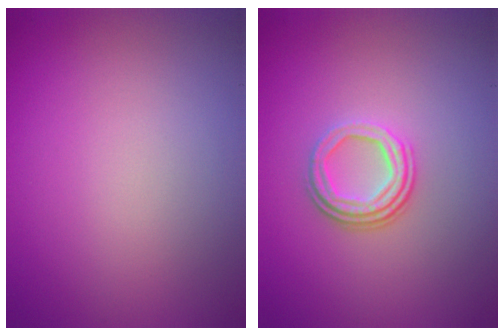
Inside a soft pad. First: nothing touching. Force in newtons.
{"total": 3.2, "press": 2.3, "slide": 2.1}